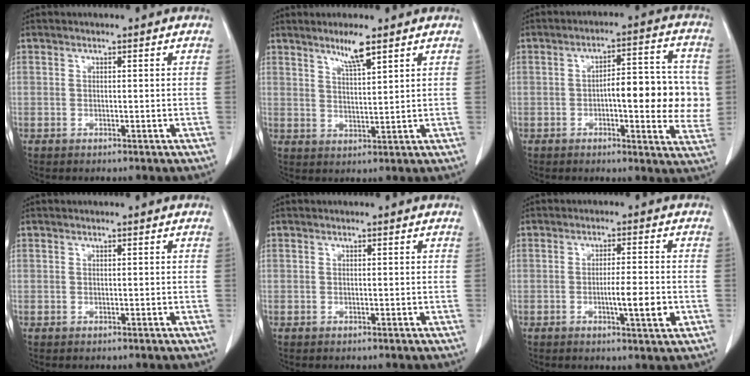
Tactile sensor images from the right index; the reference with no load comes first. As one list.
[{"total": 4.5, "force": [3.2, 0.0, 3.1], "torque": [-0.057, -0.005, 0.060]}, {"total": 12.7, "force": [-0.6, 3.5, 12.2], "torque": [-0.153, 0.023, -0.005]}, {"total": 0.0}, {"total": 0.0}, {"total": 5.6, "force": [-1.4, 0.2, 5.4], "torque": [-0.083, -0.005, -0.018]}]